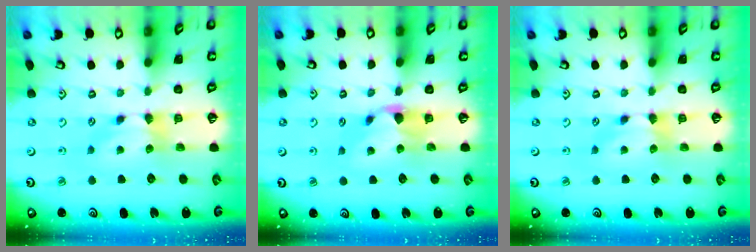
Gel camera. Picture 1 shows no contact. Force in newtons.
{"total": 1.2, "press": 0.1, "slide": 1.2}
{"total": 0.0}